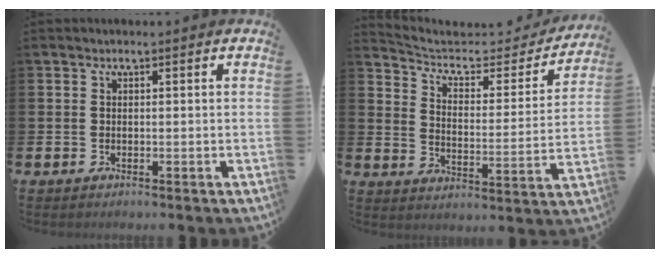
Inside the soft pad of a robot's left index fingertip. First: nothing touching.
{"total": 5.7, "force": [4.7, 2.5, 1.8], "torque": [-0.062, -0.036, 0.073]}